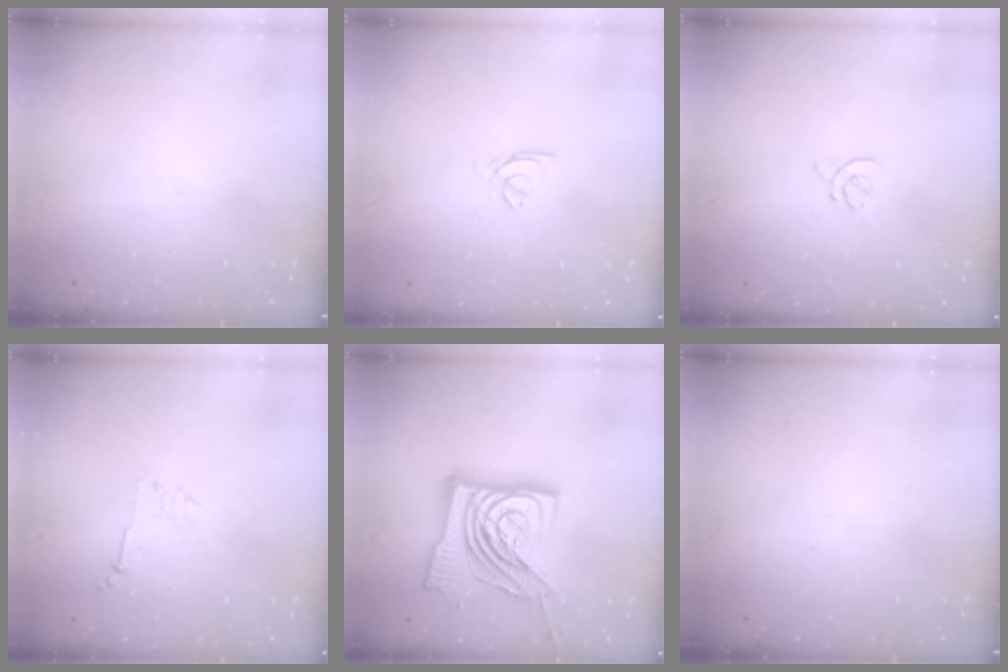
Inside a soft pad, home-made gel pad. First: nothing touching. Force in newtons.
{"total": 0.7, "press": 0.6, "slide": 0.4}
{"total": 1.6, "press": 1.5, "slide": 0.5}
{"total": 4.0, "press": 4.0, "slide": 0.6}
{"total": 26.7, "press": 26.5, "slide": 3.2}
{"total": 0.0}